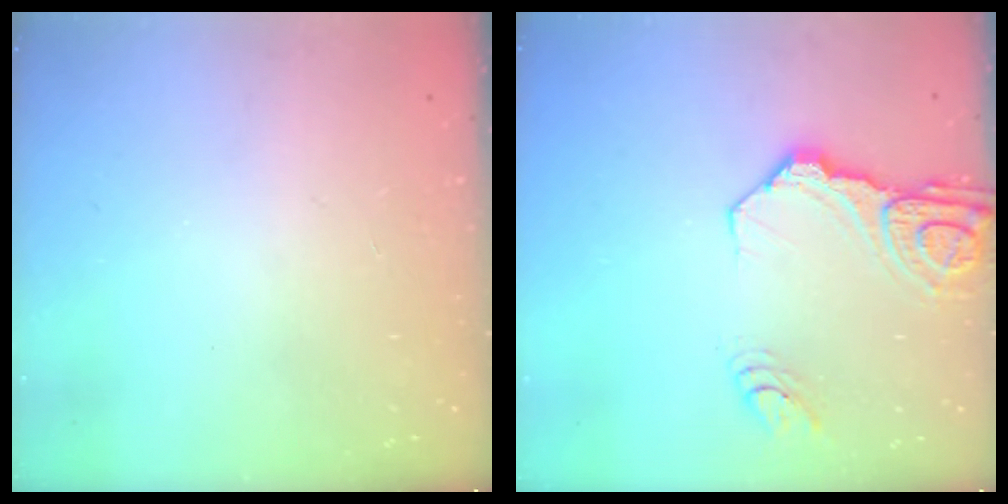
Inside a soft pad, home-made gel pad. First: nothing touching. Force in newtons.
{"total": 13.5, "press": 13.4, "slide": 1.4}